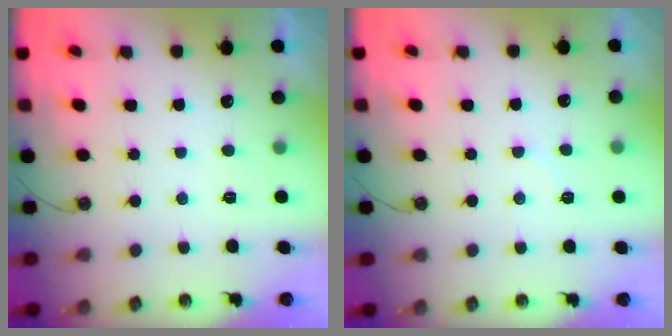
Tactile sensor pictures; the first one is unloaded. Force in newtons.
{"total": 5.1, "press": 5.1, "slide": 0.7}